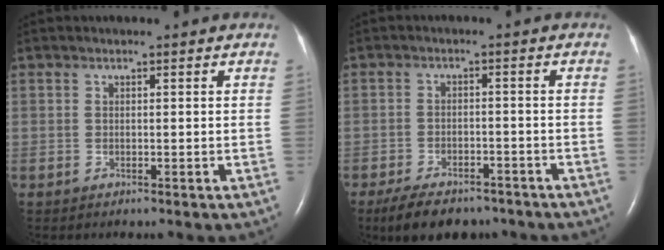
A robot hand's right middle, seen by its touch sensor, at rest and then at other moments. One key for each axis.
{"total": 9.6, "fx": -7.6, "fy": 3.8, "fz": 4.3, "tx": -0.071, "ty": -0.005, "tz": -0.116}